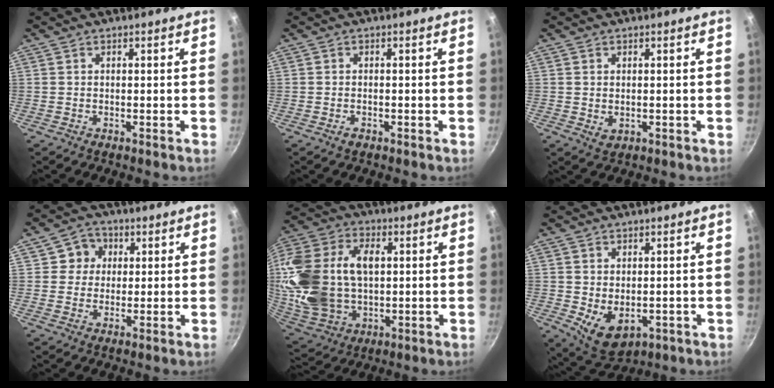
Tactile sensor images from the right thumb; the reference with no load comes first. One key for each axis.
{"total": 1.0, "fx": -0.7, "fy": 0.5, "fz": 0.5, "tx": -0.011, "ty": 0.004, "tz": -0.012}
{"total": 1.7, "fx": 0.1, "fy": 1.3, "fz": 1.1, "tx": -0.018, "ty": -0.006, "tz": 0.005}
{"total": 5.3, "fx": 1.5, "fy": 4.9, "fz": 1.3, "tx": 0.017, "ty": 0.004, "tz": 0.016}
{"total": 25.2, "fx": 2.9, "fy": 17.2, "fz": 18.1, "tx": -0.376, "ty": 0.021, "tz": 0.062}
{"total": 7.0, "fx": -0.7, "fy": 4.8, "fz": 5.0, "tx": -0.069, "ty": -0.017, "tz": 0.006}